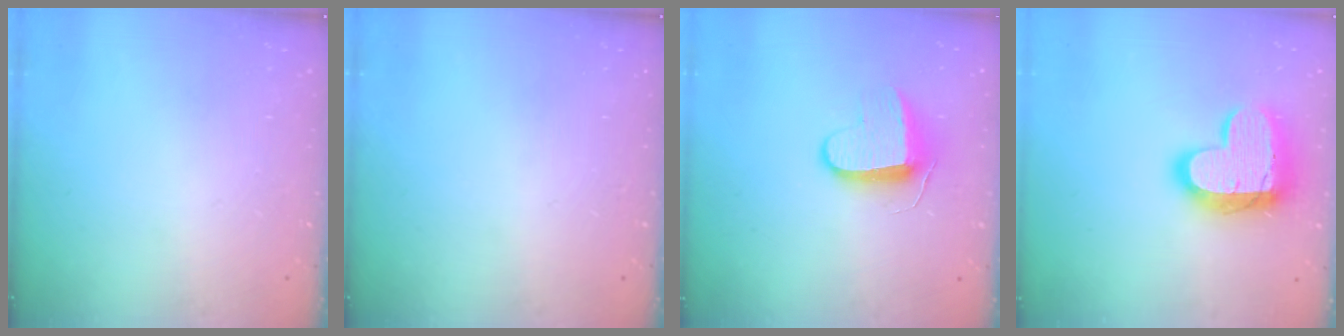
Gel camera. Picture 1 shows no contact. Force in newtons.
{"total": 0.0}
{"total": 9.2, "press": 9.2, "slide": 0.7}
{"total": 18.5, "press": 18.5, "slide": 1.4}